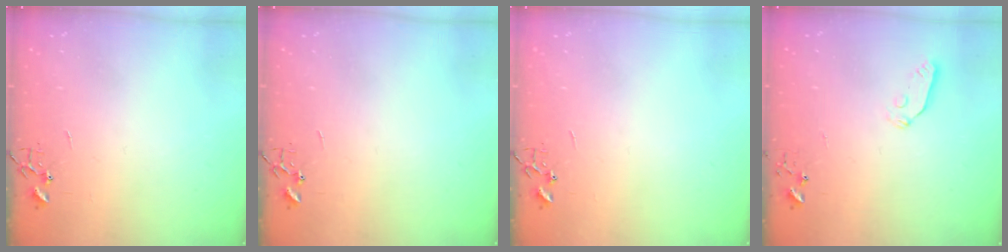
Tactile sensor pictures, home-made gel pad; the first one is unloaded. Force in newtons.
{"total": 0.0}
{"total": 0.0}
{"total": 3.9, "press": 3.8, "slide": 0.6}